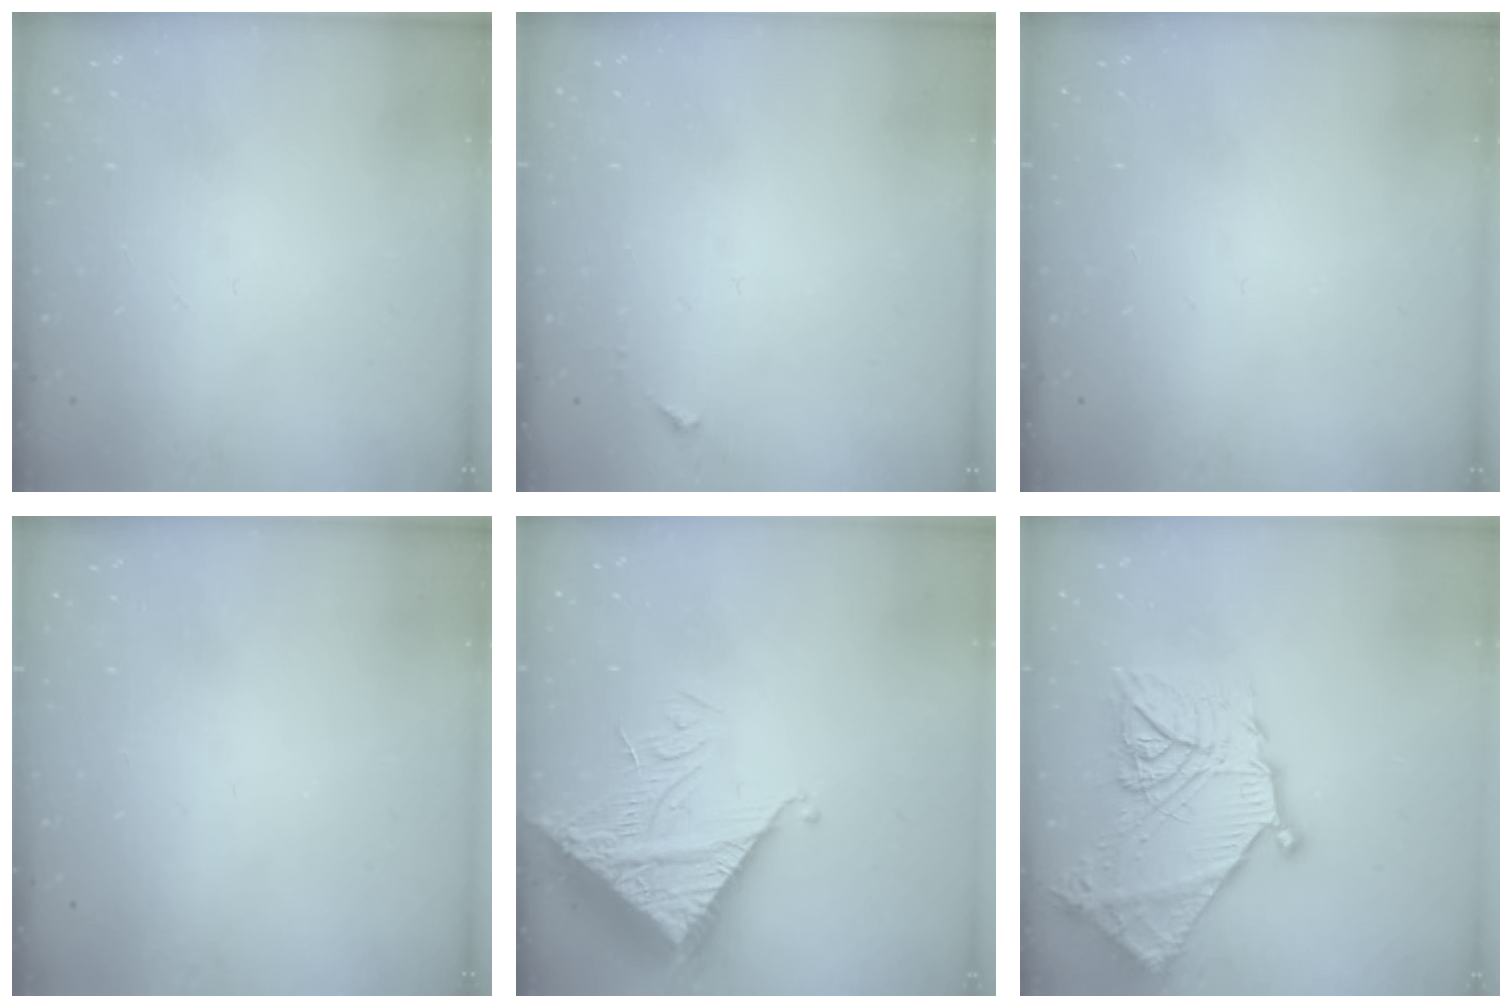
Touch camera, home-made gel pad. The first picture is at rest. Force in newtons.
{"total": 3.4, "press": 3.3, "slide": 0.5}
{"total": 0.0}
{"total": 0.0}
{"total": 11.5, "press": 11.5, "slide": 1.2}
{"total": 23.5, "press": 23.4, "slide": 1.6}